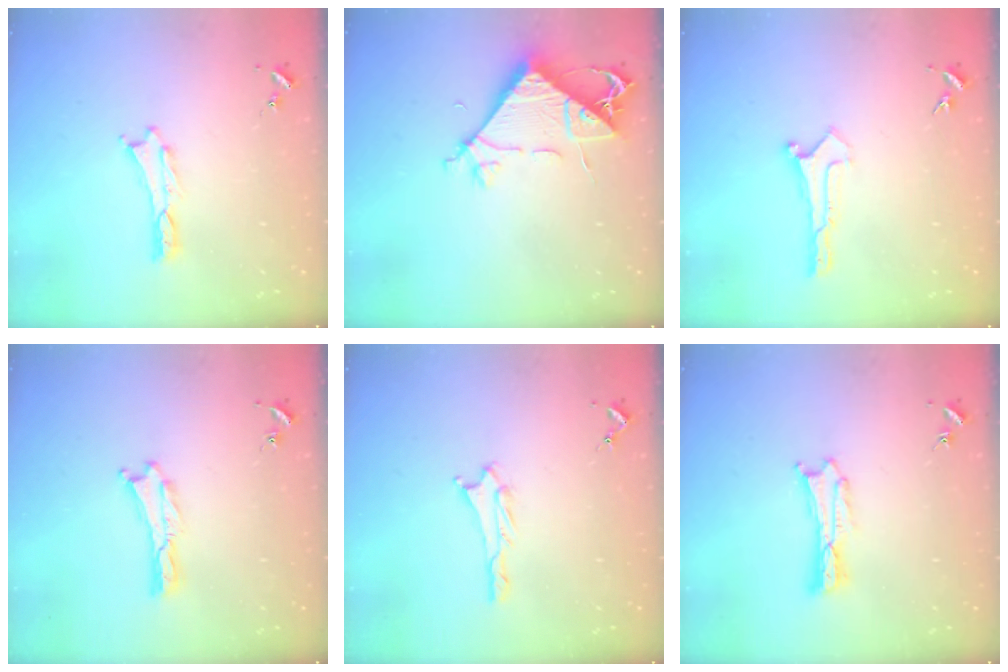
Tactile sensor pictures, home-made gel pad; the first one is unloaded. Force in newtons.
{"total": 7.6, "press": 7.5, "slide": 1.2}
{"total": 0.0}
{"total": 0.0}
{"total": 0.8, "press": 0.8, "slide": 0.1}
{"total": 0.6, "press": 0.6, "slide": 0.2}